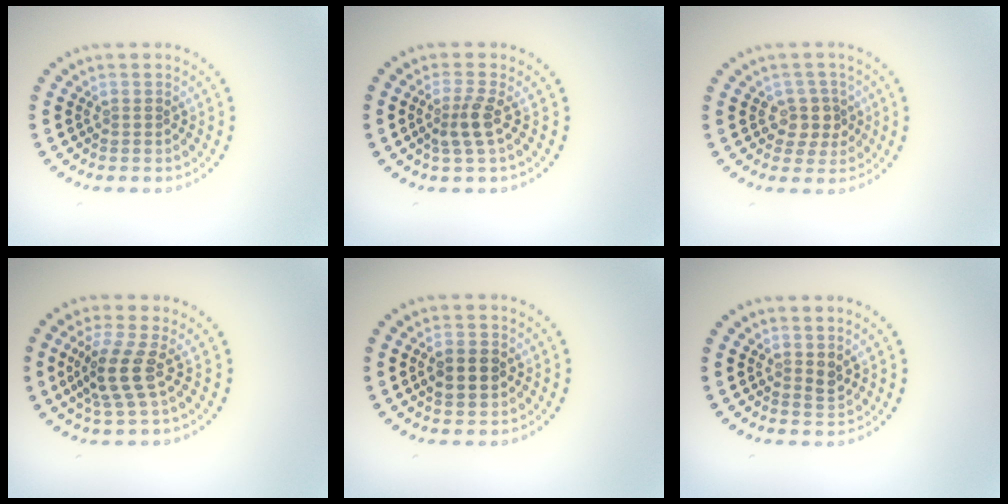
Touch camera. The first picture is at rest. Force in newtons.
{"total": 2.2, "press": 1.8, "slide": 1.3}
{"total": 2.5, "press": 2.1, "slide": 1.4}
{"total": 3.5, "press": 2.6, "slide": 2.3}
{"total": 2.7, "press": 2.7, "slide": 0.2}
{"total": 1.1, "press": 1.0, "slide": 0.4}